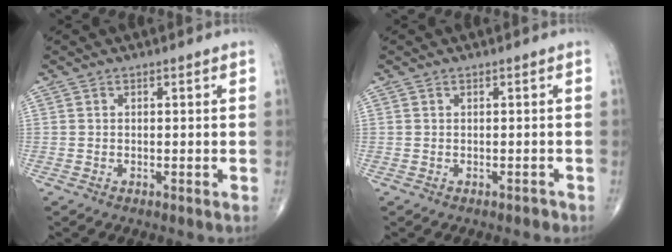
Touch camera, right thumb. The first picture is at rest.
{"total": 0.6, "force": [-0.3, 0.4, 0.3], "torque": [0.001, 0.003, -0.005]}